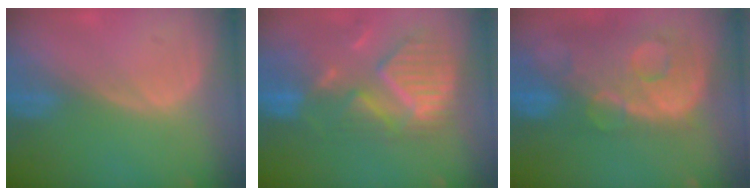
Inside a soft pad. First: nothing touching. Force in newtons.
{"total": 11.7, "press": 10.3, "slide": 5.6}
{"total": 13.8, "press": 11.3, "slide": 8.0}